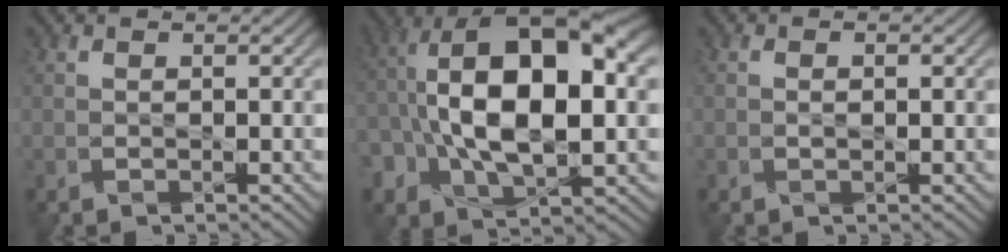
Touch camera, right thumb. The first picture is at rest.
{"total": 16.8, "force": [0.4, 9.5, 13.9], "torque": [-0.265, 0.002, 0.003]}
{"total": 0.9, "force": [0.0, 0.4, 0.8], "torque": [-0.013, -0.001, 0.000]}